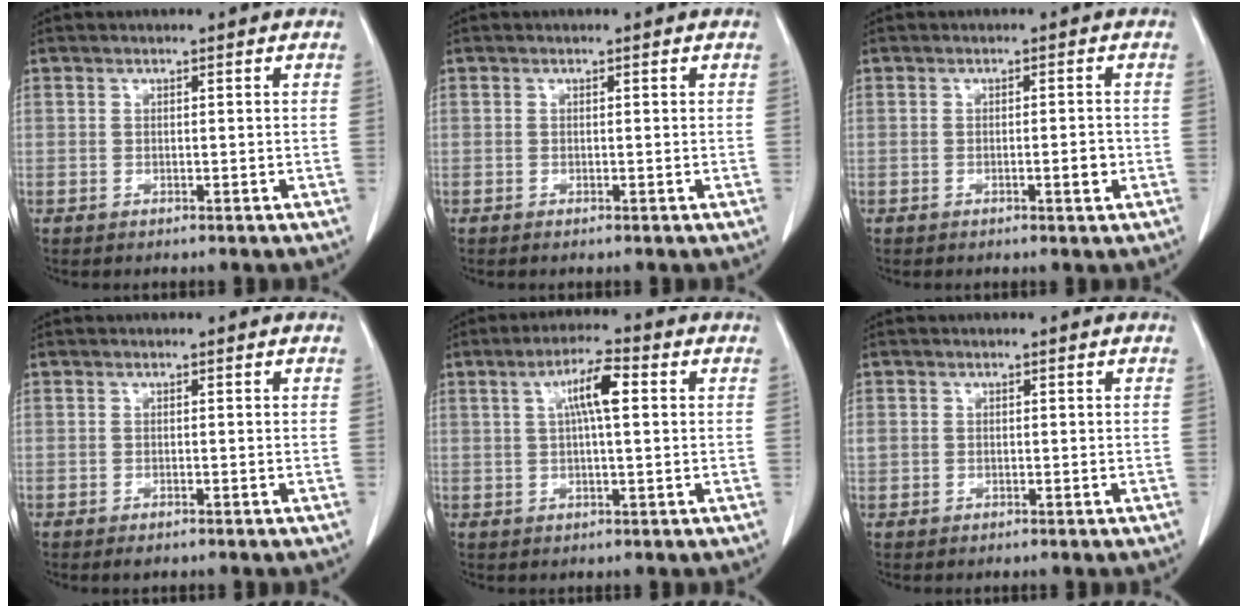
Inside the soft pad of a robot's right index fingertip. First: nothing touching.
{"total": 0.0}
{"total": 2.0, "force": [-0.6, 0.3, 1.9], "torque": [-0.027, -0.001, -0.009]}
{"total": 1.0, "force": [-0.8, 0.2, 0.7], "torque": [-0.008, -0.002, -0.009]}
{"total": 6.3, "force": [1.6, 0.8, 6.1], "torque": [-0.109, 0.014, 0.027]}
{"total": 1.5, "force": [0.1, 1.4, 0.5], "torque": [-0.012, 0.011, 0.006]}